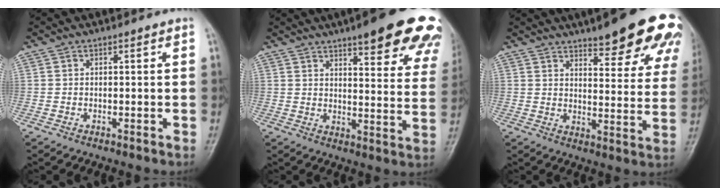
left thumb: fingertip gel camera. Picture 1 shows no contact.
{"total": 22.4, "force": [15.4, 5.6, 15.4], "torque": [-0.159, -0.055, 0.180]}
{"total": 20.3, "force": [13.7, 5.4, 13.9], "torque": [-0.144, -0.062, 0.170]}